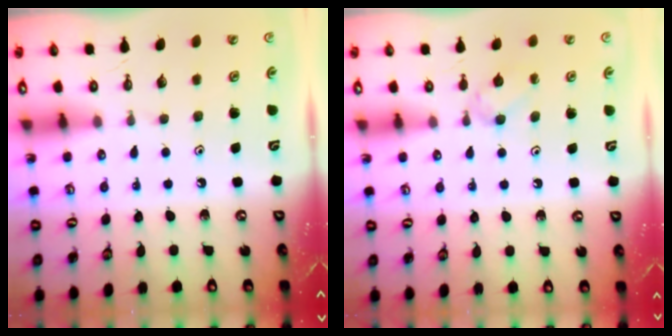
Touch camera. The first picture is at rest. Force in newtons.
{"total": 5.7, "press": 5.7, "slide": 0.9}